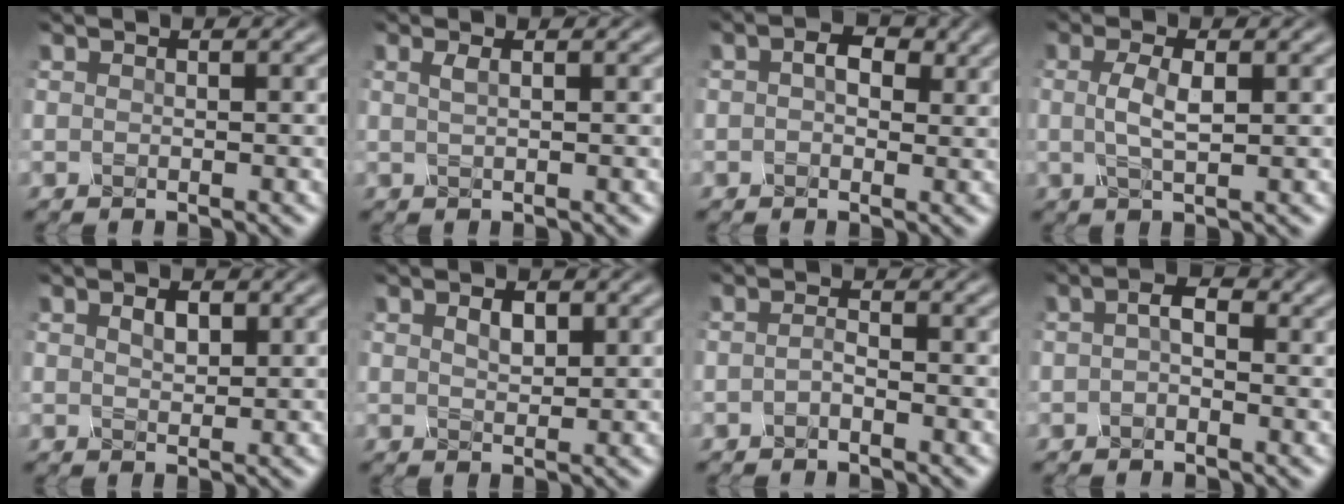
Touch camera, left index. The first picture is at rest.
{"total": 0.7, "force": [0.1, 0.2, 0.7], "torque": [-0.010, 0.002, -0.002]}
{"total": 3.2, "force": [0.7, 2.1, 2.2], "torque": [-0.040, 0.004, 0.006]}
{"total": 2.3, "force": [-0.1, 0.6, 2.2], "torque": [-0.048, 0.002, -0.003]}
{"total": 1.7, "force": [0.5, 1.0, 1.3], "torque": [-0.025, 0.003, 0.009]}
{"total": 1.8, "force": [0.5, 1.0, 1.4], "torque": [-0.027, 0.002, 0.010]}
{"total": 1.1, "force": [-1.0, 0.2, 0.5], "torque": [-0.013, 0.002, -0.022]}
{"total": 2.2, "force": [0.0, 1.3, 1.8], "torque": [-0.029, 0.009, -0.009]}